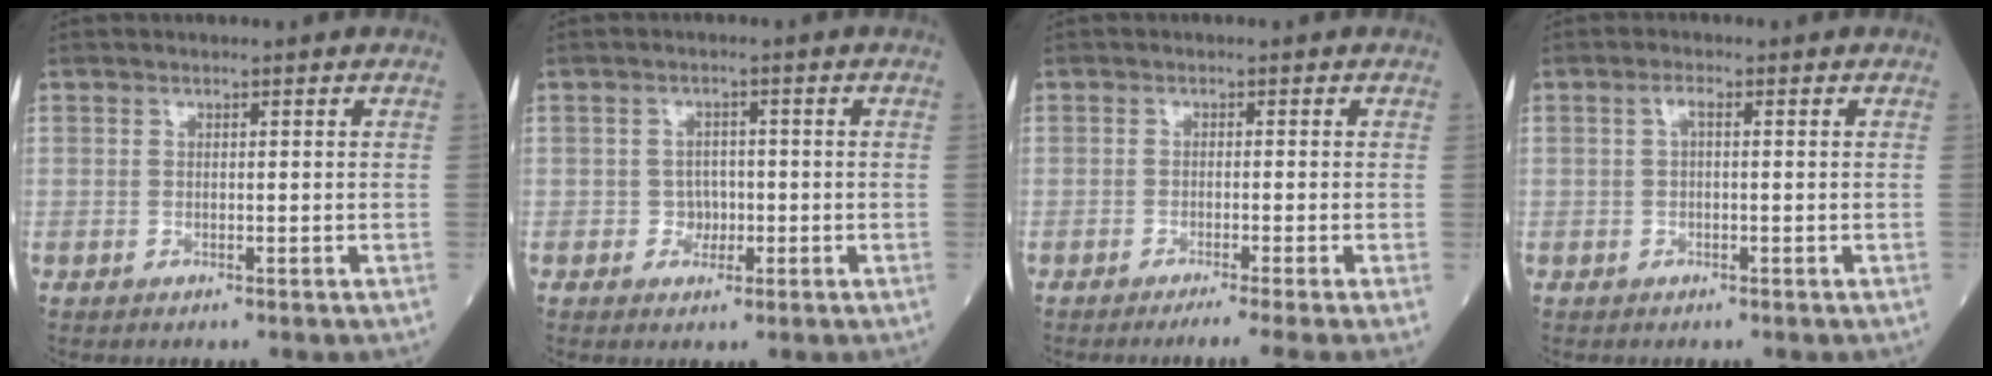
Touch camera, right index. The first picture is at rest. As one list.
[{"total": 2.5, "force": [-0.6, 2.2, 0.9], "torque": [-0.005, 0.007, -0.010]}, {"total": 5.8, "force": [-4.5, -1.7, 3.3], "torque": [-0.031, -0.014, -0.066]}, {"total": 1.5, "force": [0.3, 0.4, 1.4], "torque": [-0.028, 0.005, 0.004]}]